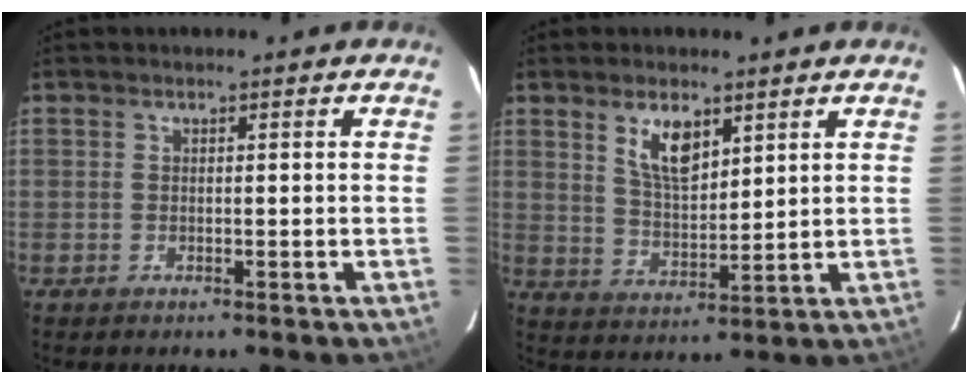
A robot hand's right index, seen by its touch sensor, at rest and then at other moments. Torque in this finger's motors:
{"motor_torque": [0.20, 0.05, 0.19, 0.06]}